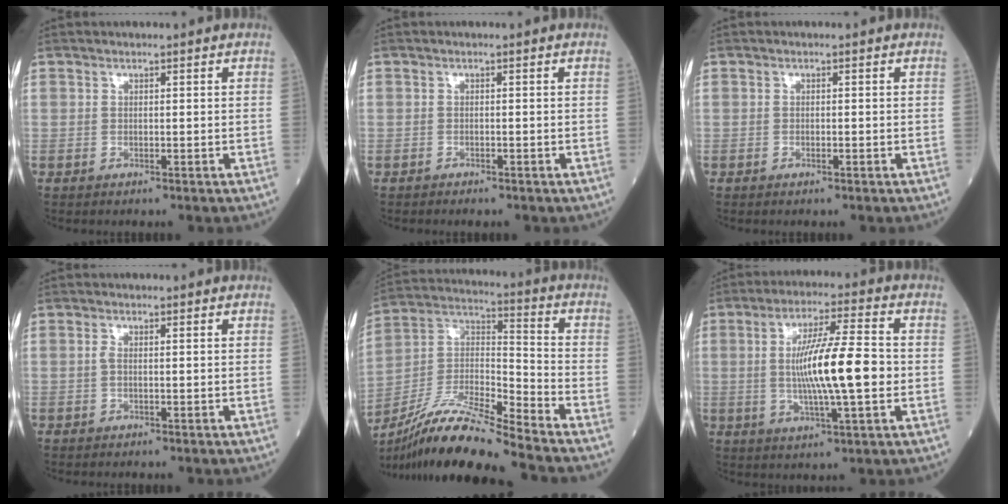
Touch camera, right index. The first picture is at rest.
{"total": 1.6, "force": [-1.3, 0.6, 0.7], "torque": [-0.013, -0.002, -0.015]}
{"total": 0.6, "force": [-0.3, 0.2, 0.4], "torque": [-0.007, -0.001, -0.005]}
{"total": 1.0, "force": [0.0, 0.3, 1.0], "torque": [-0.024, 0.000, -0.001]}
{"total": 16.5, "force": [-13.9, -0.1, 8.8], "torque": [-0.174, 0.004, -0.257]}
{"total": 12.3, "force": [-0.5, 0.9, 12.2], "torque": [-0.220, 0.001, -0.011]}